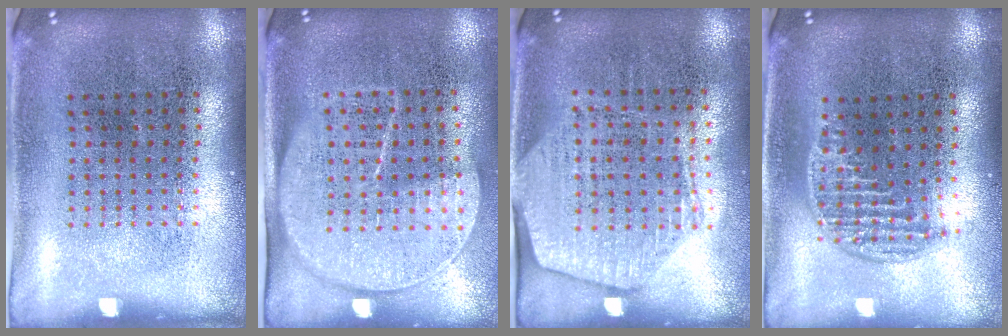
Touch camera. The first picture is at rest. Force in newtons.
{"total": 1.8, "press": 1.5, "slide": 1.0}
{"total": 1.9, "press": 1.7, "slide": 0.8}
{"total": 1.3, "press": 1.1, "slide": 0.6}